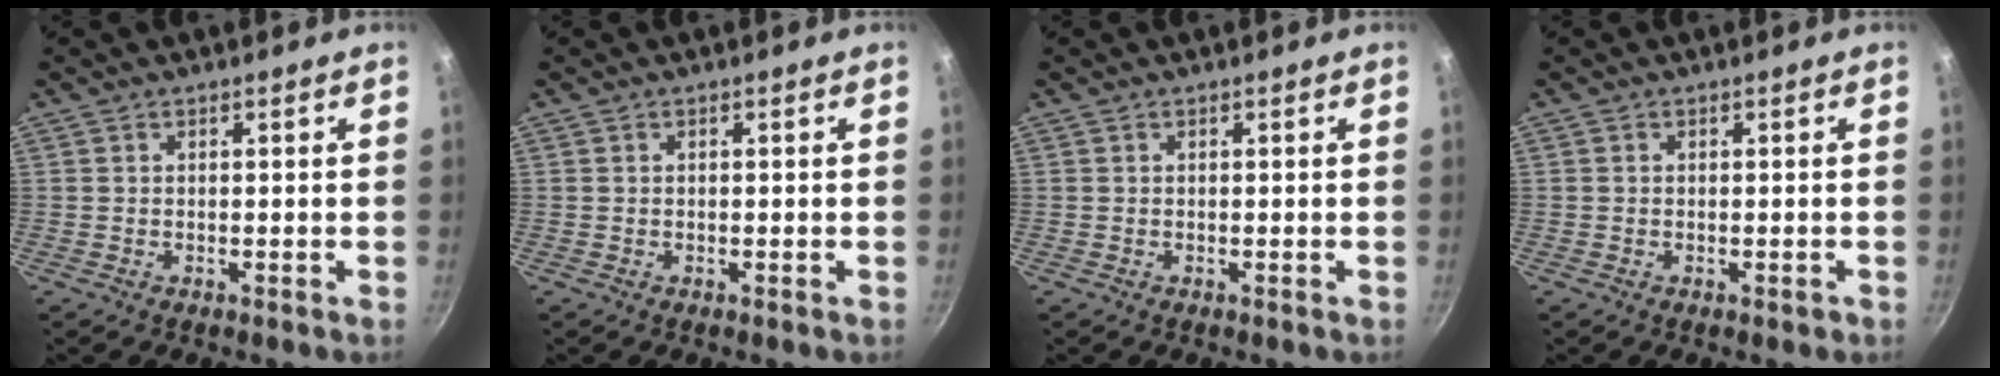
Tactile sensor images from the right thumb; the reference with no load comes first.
{"total": 0.0}
{"total": 0.0}
{"total": 0.8, "force": [-0.3, 0.6, 0.5], "torque": [-0.004, 0.003, -0.005]}